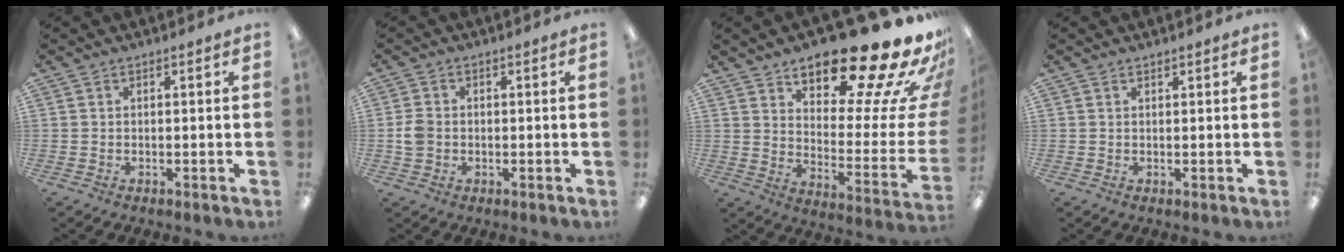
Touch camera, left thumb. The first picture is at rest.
{"total": 3.9, "force": [-0.4, 3.4, 1.9], "torque": [-0.025, 0.005, -0.006]}
{"total": 24.4, "force": [19.3, 7.1, 13.3], "torque": [-0.172, -0.143, 0.308]}
{"total": 0.7, "force": [0.7, 0.3, 0.1], "torque": [0.004, -0.003, 0.011]}